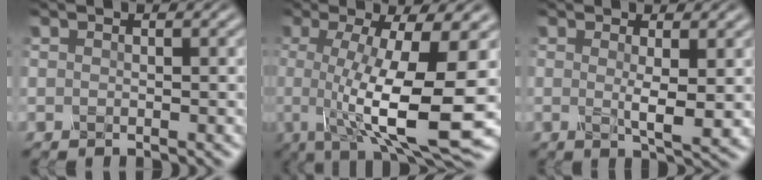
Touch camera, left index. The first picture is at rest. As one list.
[{"total": 11.9, "force": [-1.2, 3.0, 11.4], "torque": [-0.170, -0.016, -0.019]}, {"total": 2.9, "force": [0.2, 0.4, 2.9], "torque": [-0.049, -0.011, 0.006]}]